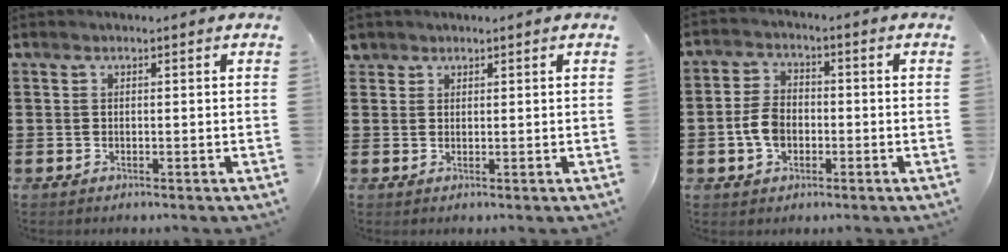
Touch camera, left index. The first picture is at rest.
{"total": 1.7, "force": [1.4, 1.0, 0.2], "torque": [-0.008, 0.006, 0.027]}
{"total": 5.2, "force": [-1.2, 3.5, 3.7], "torque": [-0.097, -0.001, -0.030]}